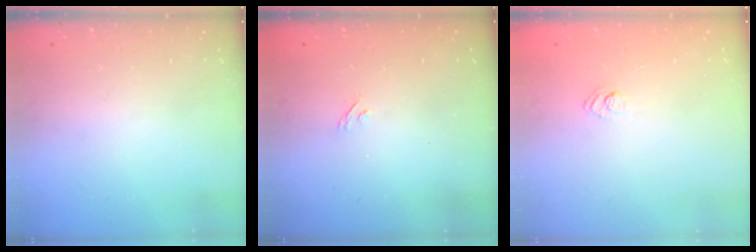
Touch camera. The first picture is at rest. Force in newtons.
{"total": 2.2, "press": 1.9, "slide": 1.1}
{"total": 3.3, "press": 3.1, "slide": 1.1}